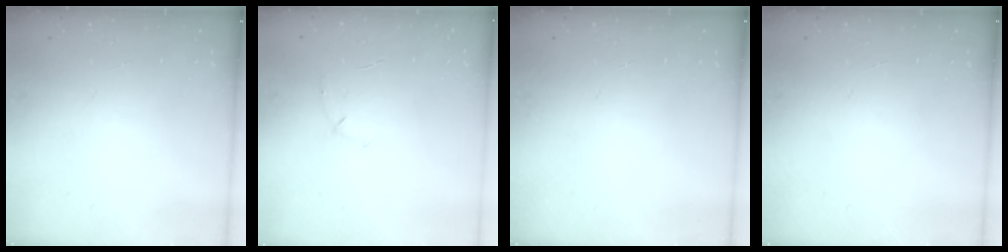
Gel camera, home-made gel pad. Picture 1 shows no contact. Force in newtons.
{"total": 4.3, "press": 4.2, "slide": 1.1}
{"total": 0.0}
{"total": 0.0}